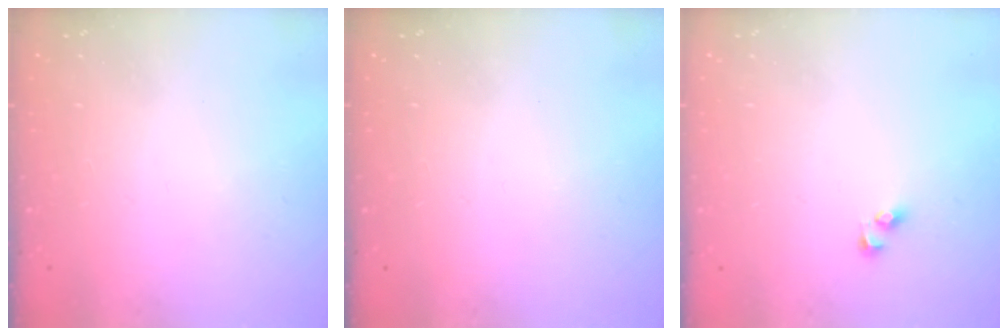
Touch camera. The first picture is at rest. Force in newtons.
{"total": 0.0}
{"total": 2.5, "press": 2.5, "slide": 0.3}